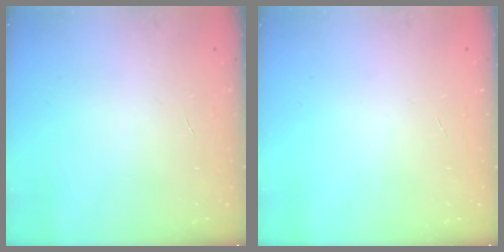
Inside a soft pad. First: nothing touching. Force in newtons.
{"total": 0.0}